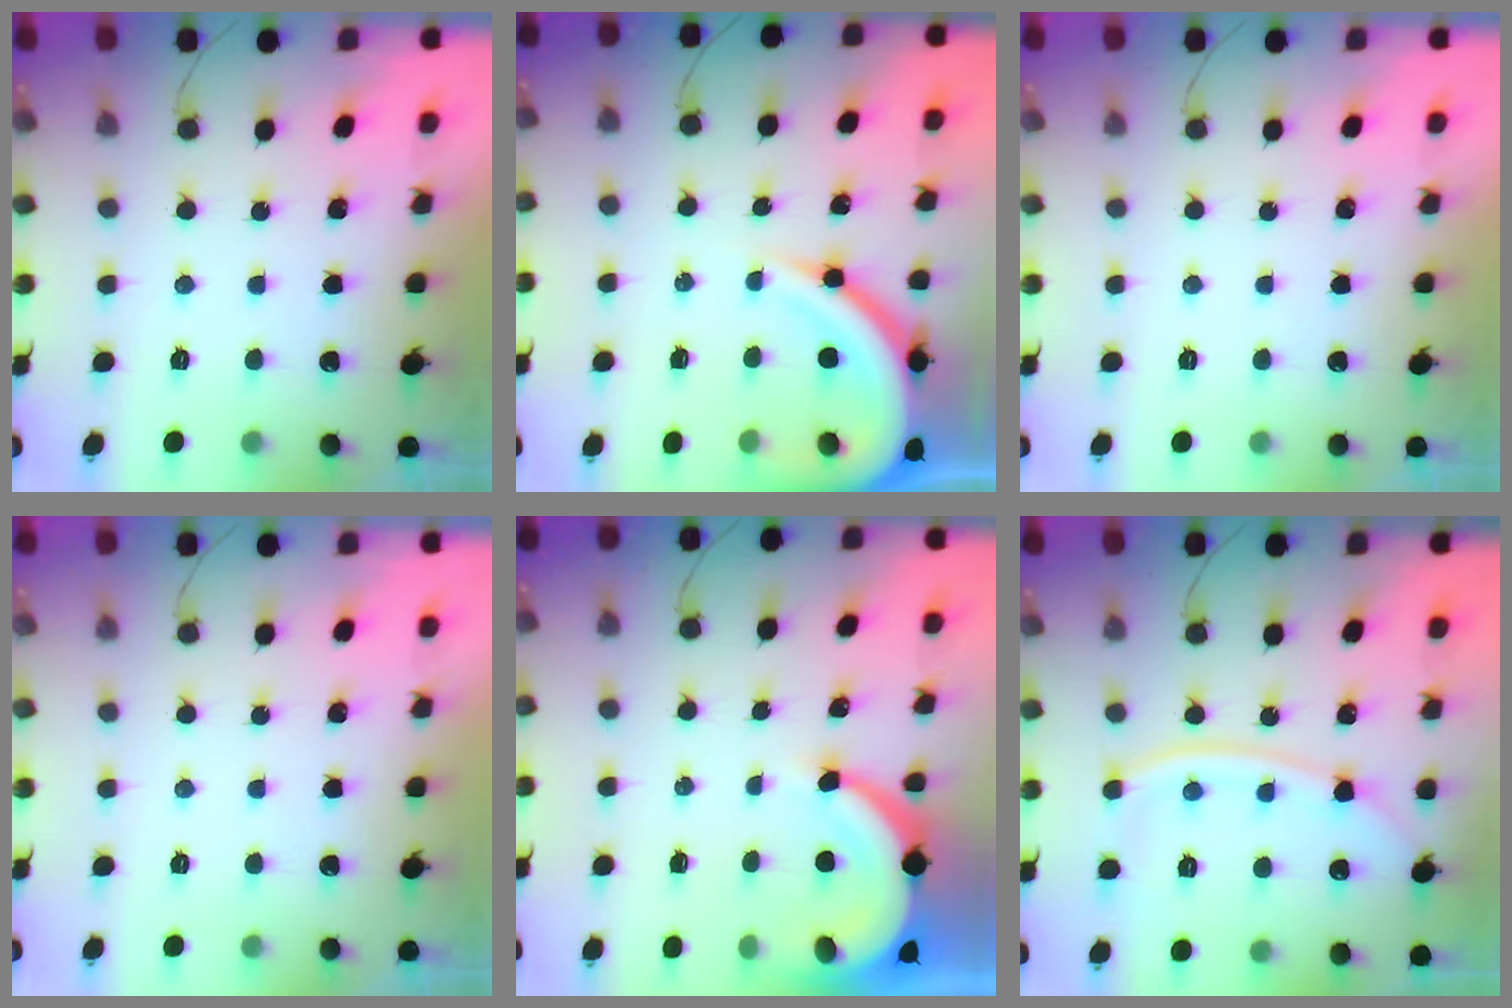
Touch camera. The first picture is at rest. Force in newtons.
{"total": 13.4, "press": 13.3, "slide": 1.4}
{"total": 0.0}
{"total": 0.0}
{"total": 7.3, "press": 7.2, "slide": 0.8}
{"total": 12.2, "press": 12.1, "slide": 1.5}